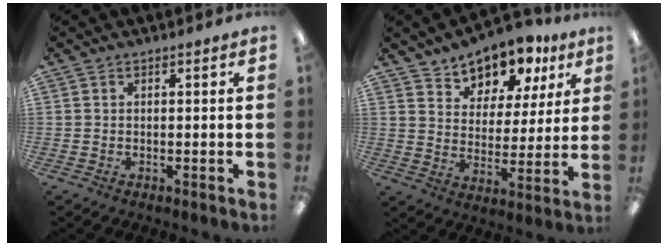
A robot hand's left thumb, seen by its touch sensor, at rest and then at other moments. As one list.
[{"total": 10.9, "force": [9.3, 5.1, 2.0], "torque": [-0.040, -0.076, 0.173]}]